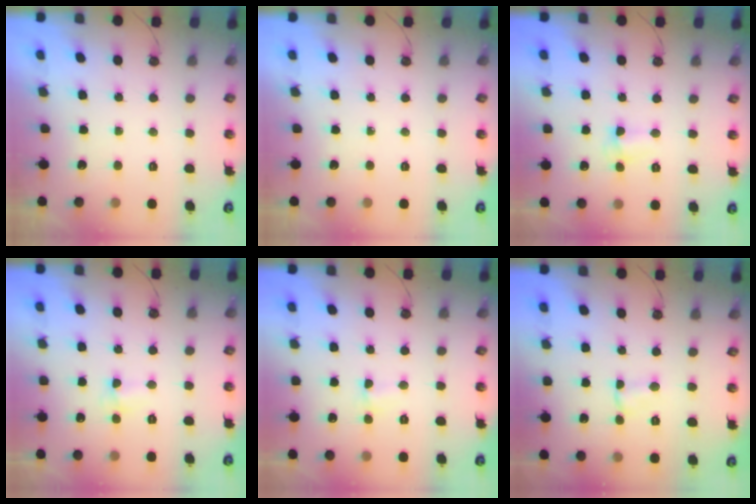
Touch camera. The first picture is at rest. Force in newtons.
{"total": 0.0}
{"total": 3.4, "press": 3.3, "slide": 0.8}
{"total": 2.9, "press": 2.7, "slide": 1.0}
{"total": 2.8, "press": 1.1, "slide": 2.5}
{"total": 1.0, "press": 0.9, "slide": 0.5}